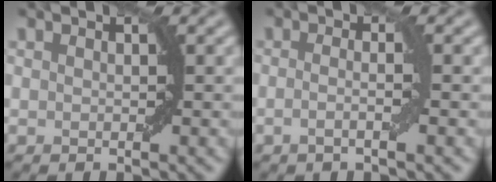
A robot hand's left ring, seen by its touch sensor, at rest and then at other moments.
{"total": 2.3, "force": [-0.4, 0.5, 2.2], "torque": [-0.031, -0.001, -0.015]}